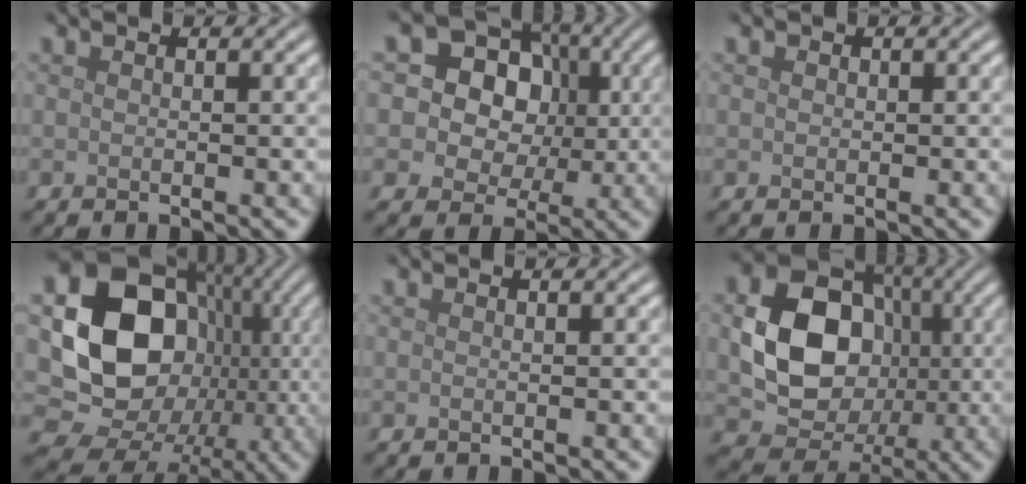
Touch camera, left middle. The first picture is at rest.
{"total": 13.4, "force": [3.7, 11.2, 6.3], "torque": [-0.108, 0.046, 0.045]}
{"total": 0.5, "force": [0.1, 0.5, 0.1], "torque": [0.003, -0.002, 0.000]}
{"total": 15.5, "force": [-0.3, 13.1, 8.2], "torque": [-0.122, -0.010, -0.009]}
{"total": 0.0}
{"total": 10.4, "force": [-0.1, 8.2, 6.3], "torque": [-0.117, -0.006, -0.001]}